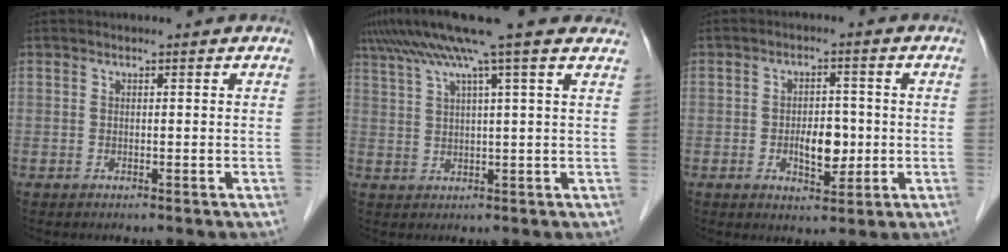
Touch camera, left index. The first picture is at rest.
{"total": 13.3, "force": [9.9, -0.7, 8.8], "torque": [-0.153, 0.051, 0.135]}
{"total": 5.3, "force": [-1.0, 2.7, 4.4], "torque": [-0.070, 0.003, -0.014]}